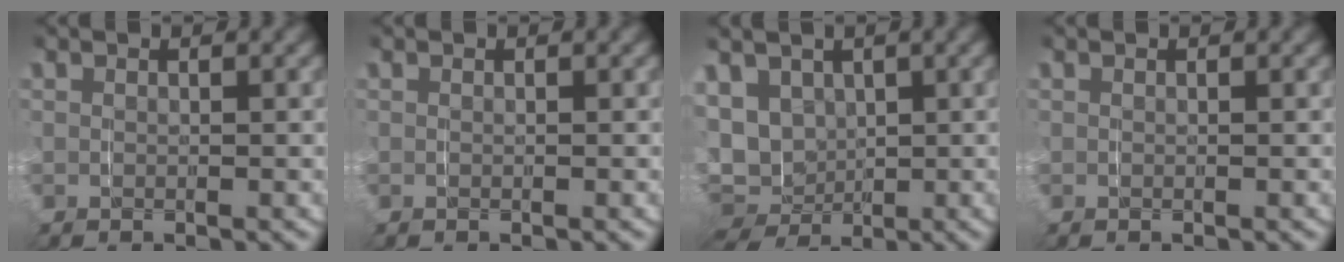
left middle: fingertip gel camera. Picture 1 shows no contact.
{"total": 0.0}
{"total": 9.2, "force": [-0.3, 8.5, 3.4], "torque": [-0.126, -0.047, 0.009]}
{"total": 0.0}